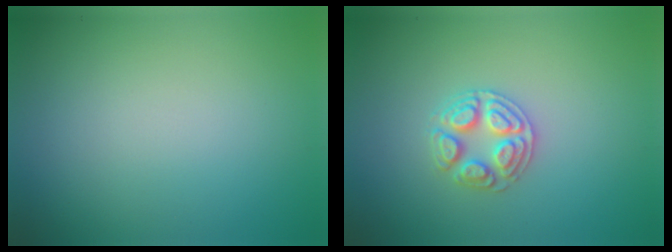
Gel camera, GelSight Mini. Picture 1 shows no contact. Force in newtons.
{"total": 2.5, "press": 2.5, "slide": 0.4}